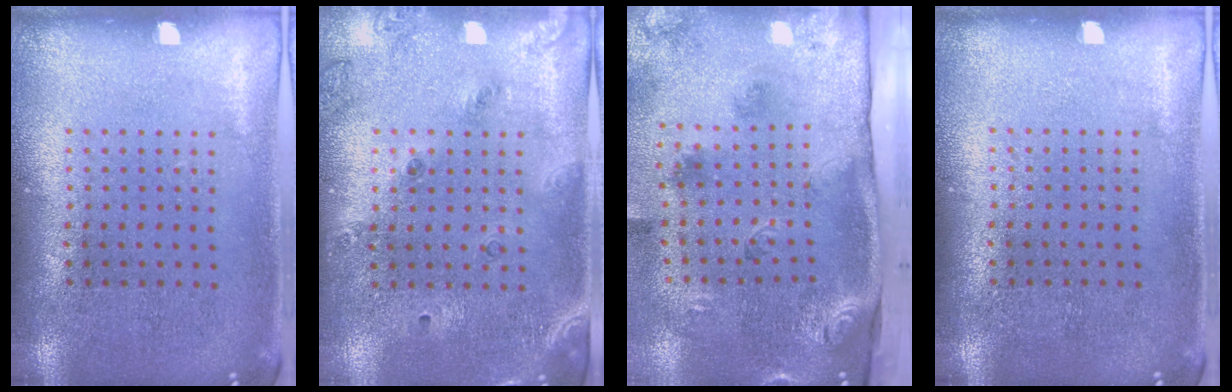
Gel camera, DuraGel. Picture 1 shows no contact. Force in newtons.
{"total": 1.5, "press": 1.3, "slide": 0.7}
{"total": 3.4, "press": 2.1, "slide": 2.7}
{"total": 0.0}